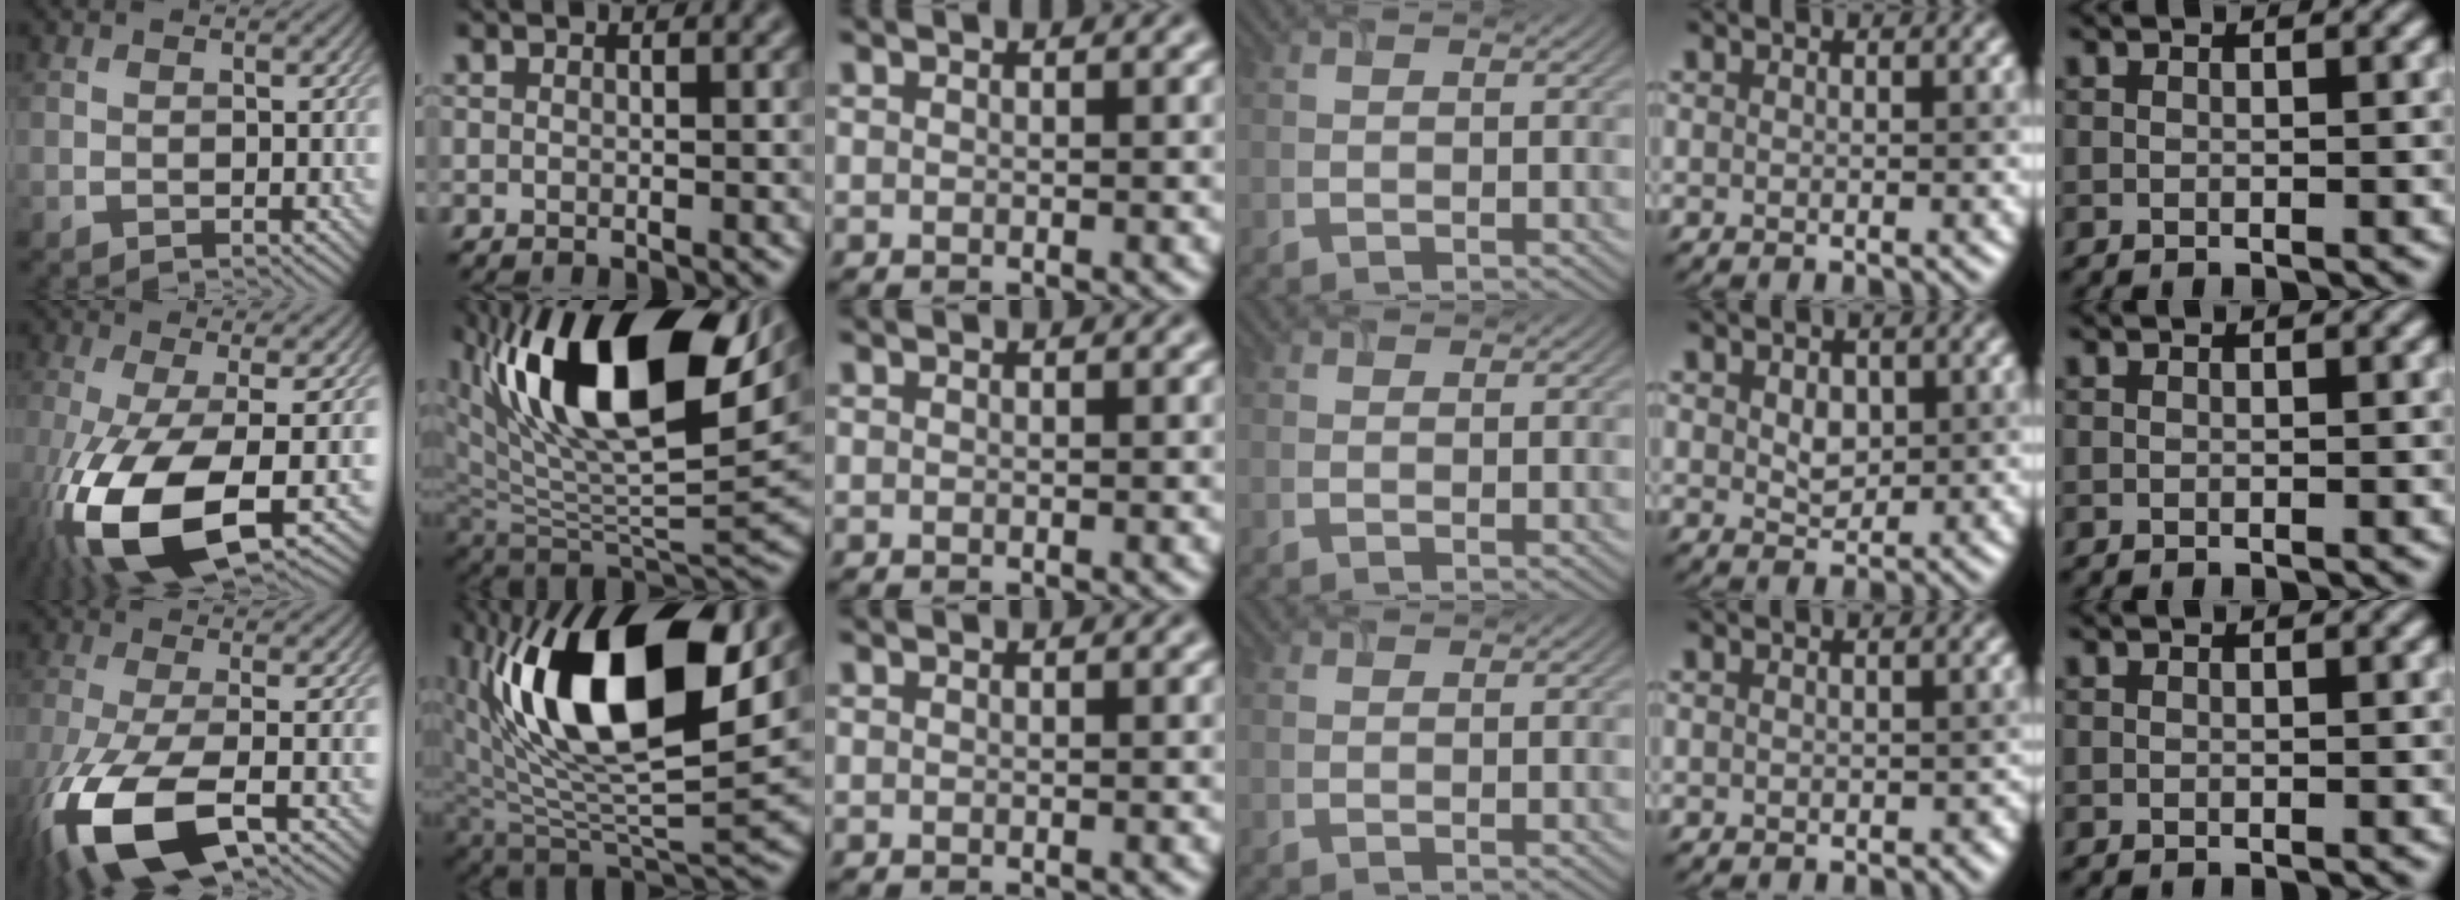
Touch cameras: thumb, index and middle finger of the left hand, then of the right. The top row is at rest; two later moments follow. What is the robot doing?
{"motion": "extract", "object": "airpods case & airpods"}